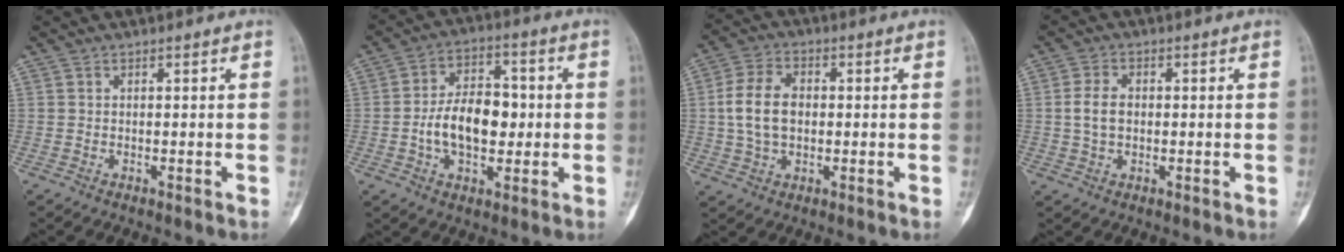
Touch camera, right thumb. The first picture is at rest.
{"total": 12.2, "force": [-0.9, 7.4, 9.6], "torque": [-0.139, 0.021, -0.019]}
{"total": 9.2, "force": [0.3, 6.1, 6.8], "torque": [-0.125, 0.014, 0.003]}
{"total": 4.5, "force": [0.1, 3.0, 3.4], "torque": [-0.065, 0.008, 0.000]}